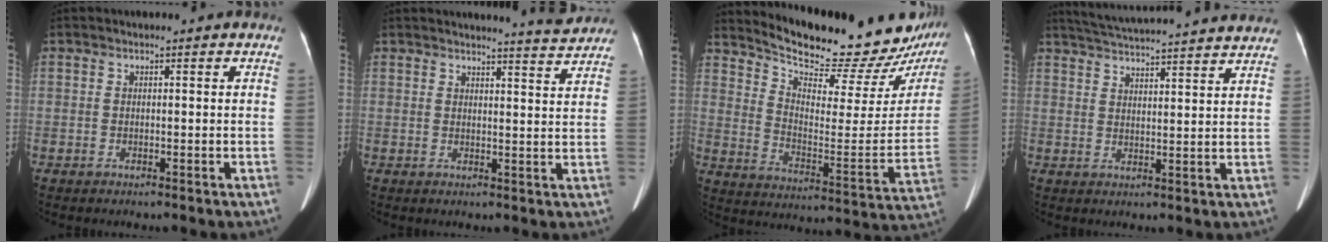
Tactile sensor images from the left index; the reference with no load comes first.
{"total": 4.5, "force": [4.5, -0.7, 0.3], "torque": [-0.016, -0.022, 0.048]}
{"total": 23.2, "force": [21.4, 5.2, 7.2], "torque": [-0.112, -0.071, 0.285]}
{"total": 19.9, "force": [18.6, 0.7, 7.1], "torque": [-0.121, 0.006, 0.248]}